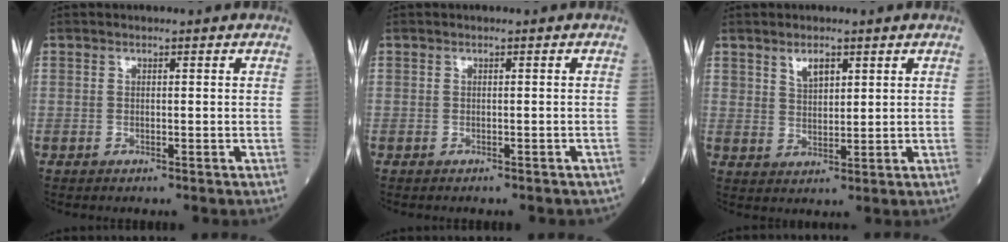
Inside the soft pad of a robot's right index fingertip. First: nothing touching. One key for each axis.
{"total": 3.6, "fx": -3.0, "fy": 1.2, "fz": 1.4, "tx": -0.018, "ty": -0.004, "tz": -0.031}
{"total": 3.4, "fx": 2.0, "fy": 1.6, "fz": 2.2, "tx": -0.040, "ty": 0.001, "tz": 0.042}